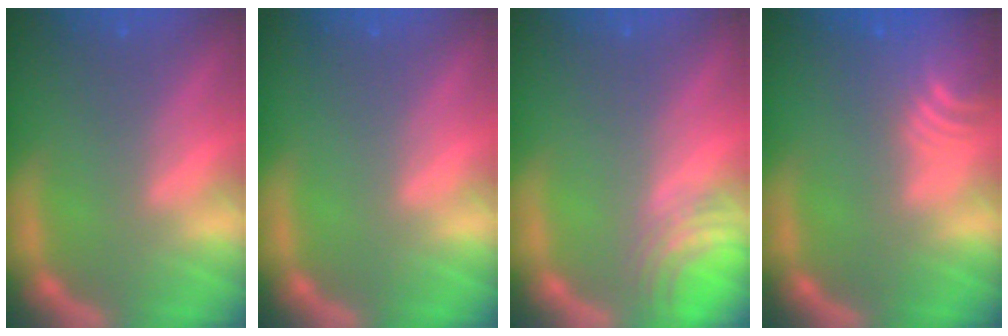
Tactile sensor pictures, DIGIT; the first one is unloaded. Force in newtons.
{"total": 0.0}
{"total": 3.4}
{"total": 6.5}